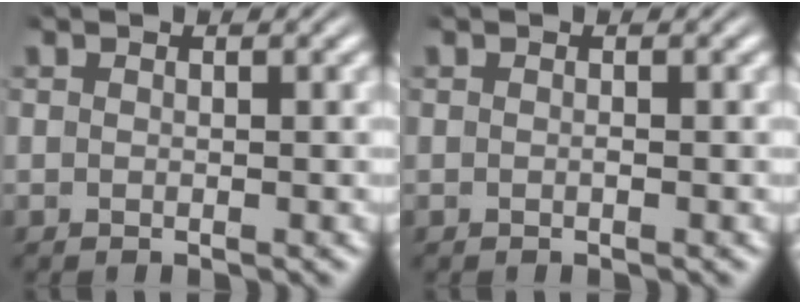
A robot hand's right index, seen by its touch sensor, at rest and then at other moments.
{"total": 0.0}